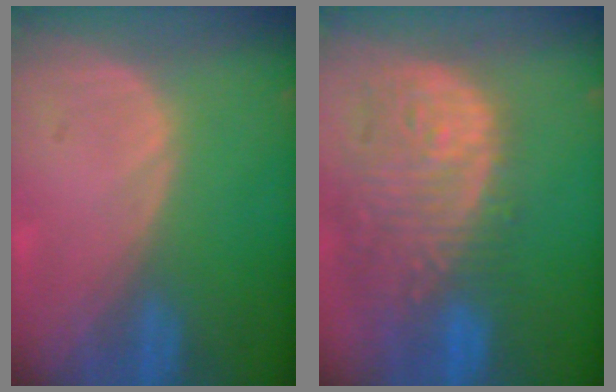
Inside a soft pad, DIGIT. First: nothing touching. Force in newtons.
{"total": 14.1, "press": 11.6, "slide": 8.1}